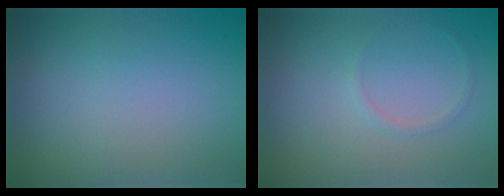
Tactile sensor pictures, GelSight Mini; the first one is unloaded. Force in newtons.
{"total": 0.5, "press": 0.5, "slide": 0.1}